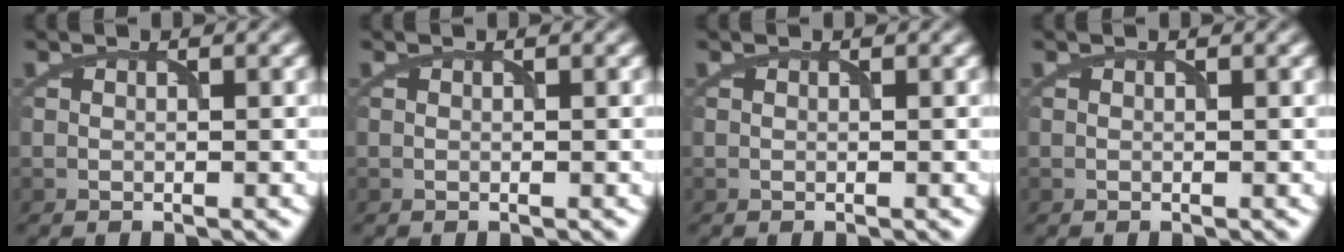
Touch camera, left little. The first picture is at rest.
{"total": 0.0}
{"total": 0.0}
{"total": 0.0}